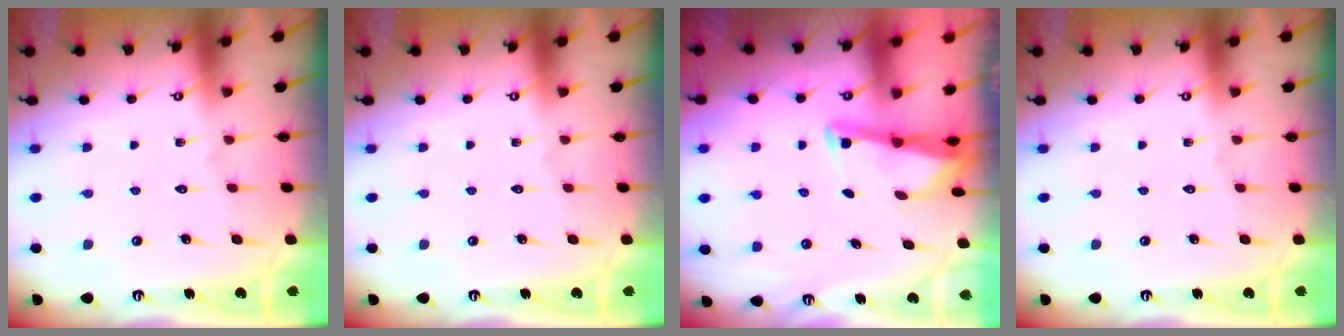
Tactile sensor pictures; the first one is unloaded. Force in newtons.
{"total": 0.0}
{"total": 2.9, "press": 2.9, "slide": 0.2}
{"total": 0.0}